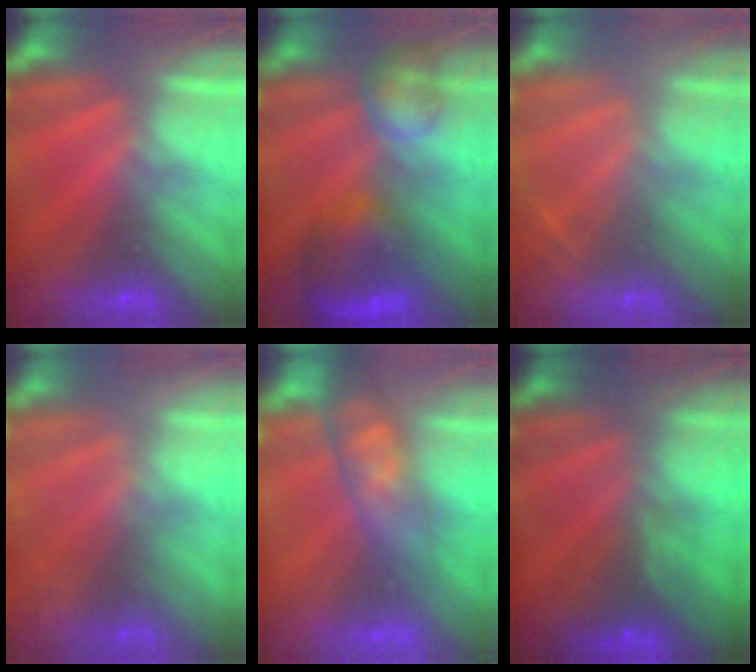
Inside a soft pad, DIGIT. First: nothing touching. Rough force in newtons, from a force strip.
{"total": 7.8}
{"total": 2.0}
{"total": 7.7}
{"total": 4.4}
{"total": 7.2}